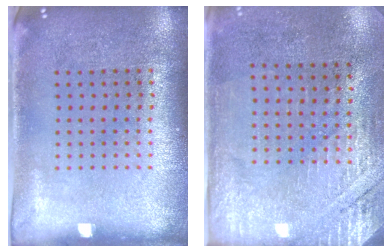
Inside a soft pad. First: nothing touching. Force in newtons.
{"total": 2.7, "press": 2.4, "slide": 1.2}